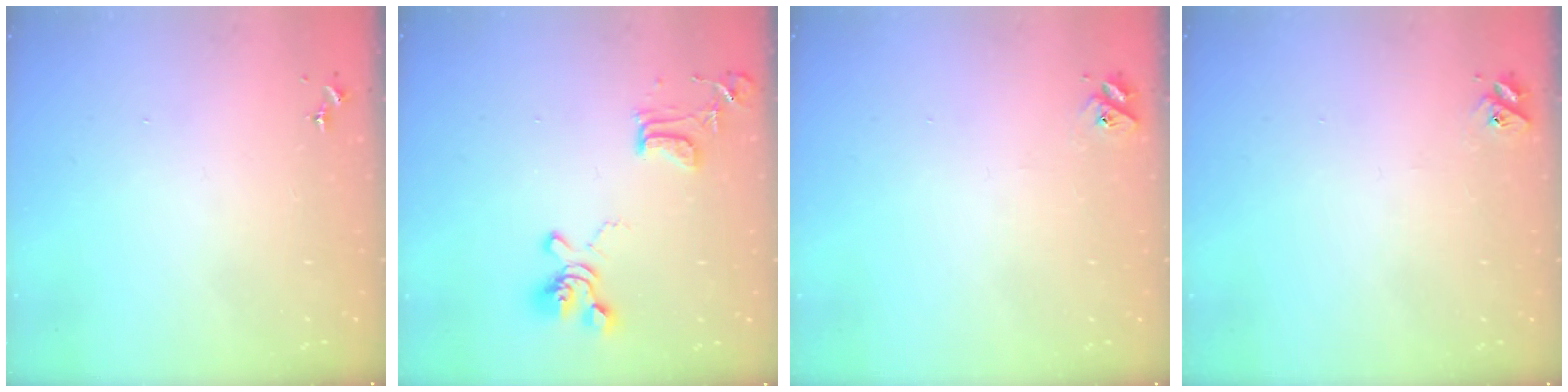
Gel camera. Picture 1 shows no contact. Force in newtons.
{"total": 15.8, "press": 15.7, "slide": 1.6}
{"total": 2.8, "press": 2.8, "slide": 0.3}
{"total": 2.8, "press": 2.8, "slide": 0.3}